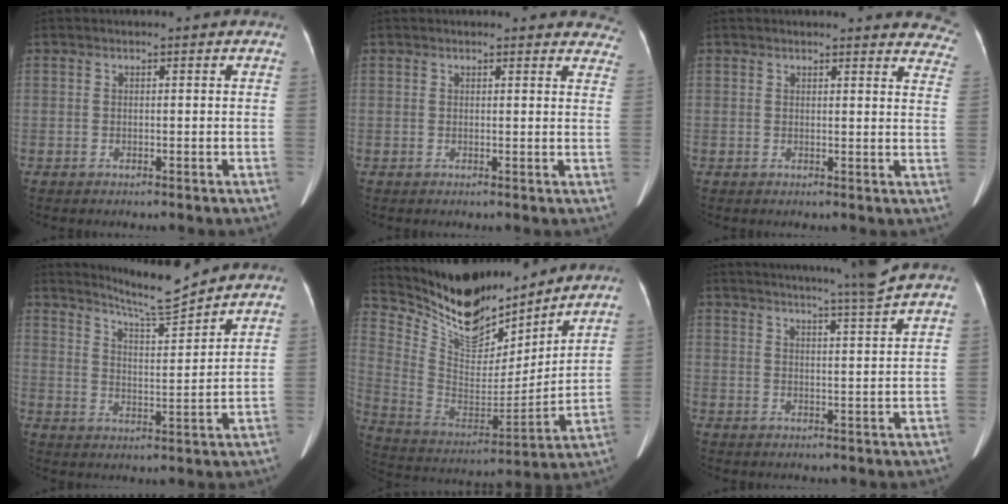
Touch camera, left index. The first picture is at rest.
{"total": 10.9, "force": [10.3, 2.9, 2.0], "torque": [0.020, -0.014, 0.082]}
{"total": 12.8, "force": [12.4, 2.3, 2.2], "torque": [0.019, -0.059, 0.097]}
{"total": 7.5, "force": [7.2, -1.3, 1.6], "torque": [-0.043, -0.020, 0.130]}
{"total": 18.5, "force": [16.1, 5.3, 7.5], "torque": [-0.156, -0.013, 0.294]}
{"total": 9.2, "force": [8.1, -2.7, 3.4], "torque": [-0.053, -0.028, 0.113]}